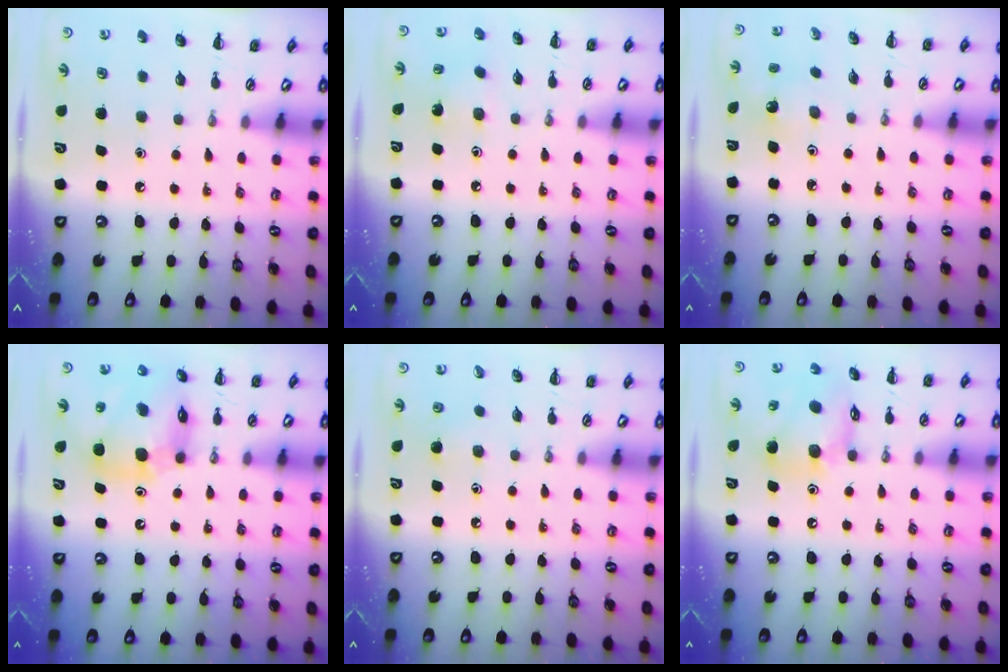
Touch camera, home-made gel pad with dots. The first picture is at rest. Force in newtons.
{"total": 3.3, "press": 3.2, "slide": 1.0}
{"total": 1.6, "press": 1.5, "slide": 0.6}
{"total": 12.1, "press": 11.5, "slide": 3.5}
{"total": 2.4, "press": 2.3, "slide": 0.9}
{"total": 14.4, "press": 14.3, "slide": 2.1}